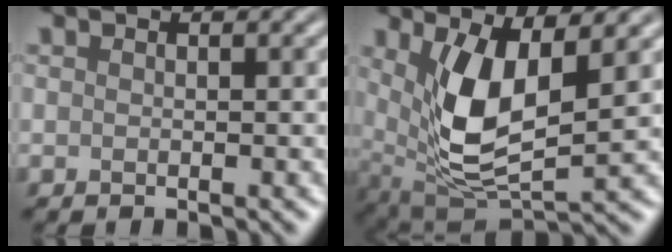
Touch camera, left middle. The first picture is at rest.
{"total": 7.0, "force": [1.3, 2.8, 6.3], "torque": [-0.140, -0.020, 0.038]}